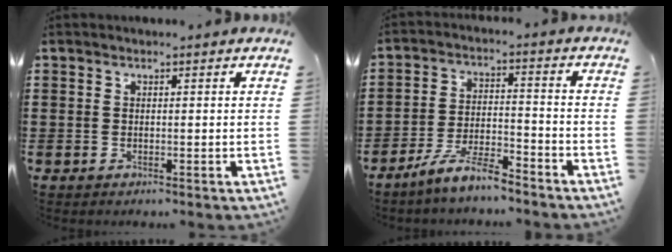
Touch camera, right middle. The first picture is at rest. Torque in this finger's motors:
{"motor_torque": [1.99, -0.15, 0.59, 0.18]}